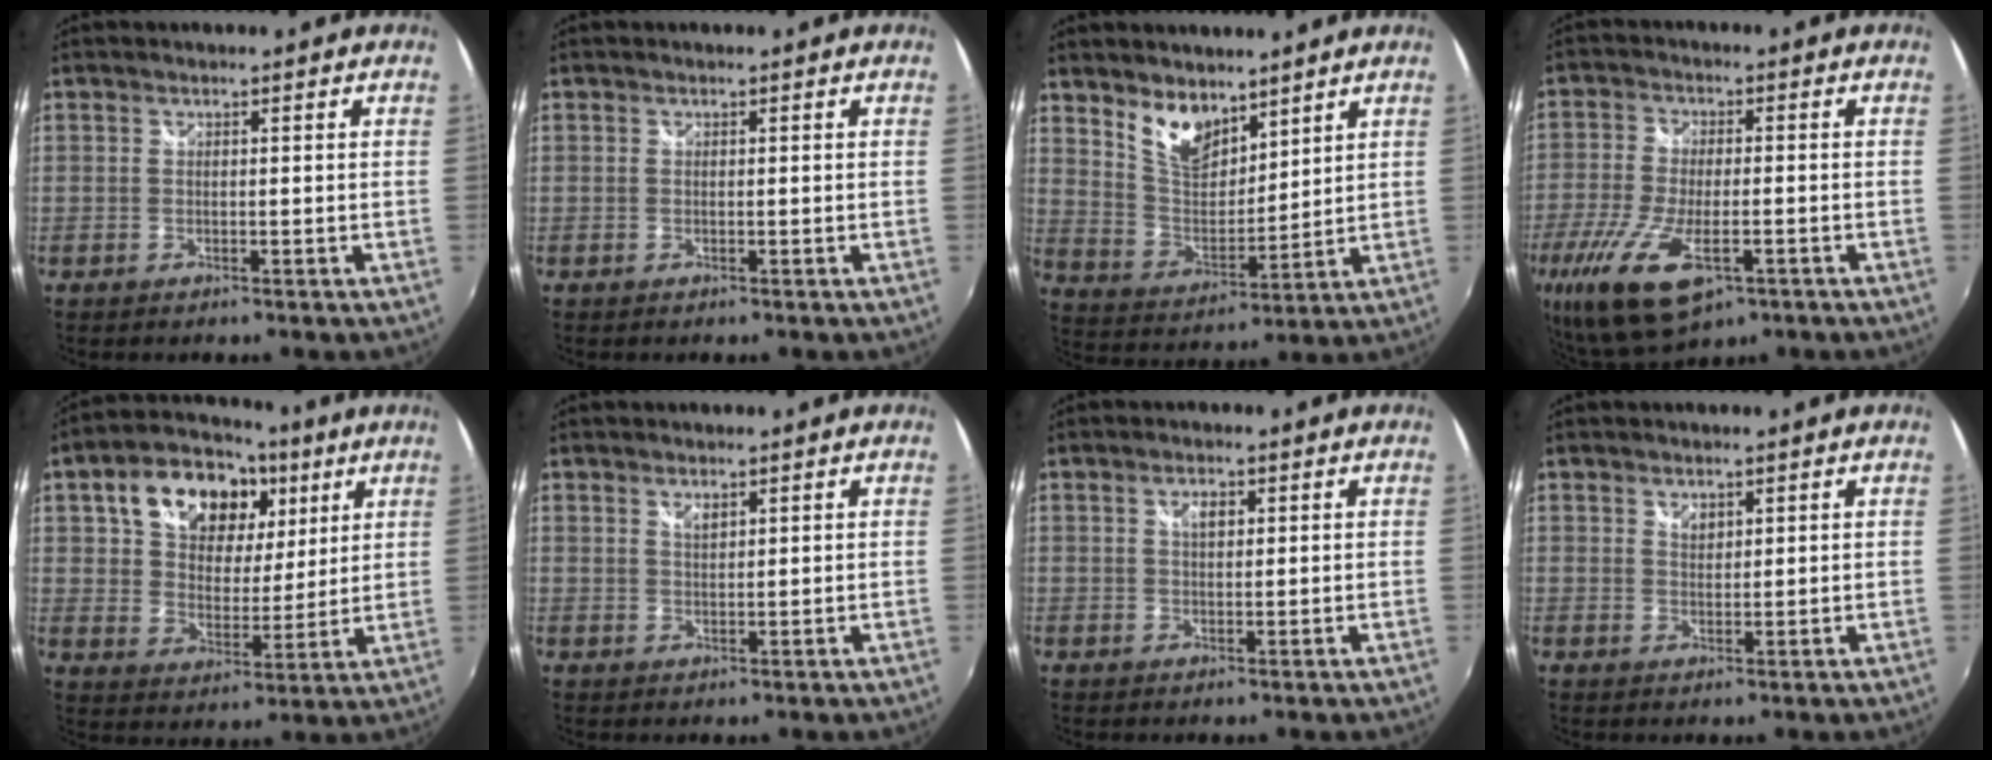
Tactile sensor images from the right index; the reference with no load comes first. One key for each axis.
{"total": 0.0}
{"total": 9.4, "fx": 6.7, "fy": 4.7, "fz": 4.7, "tx": -0.082, "ty": 0.000, "tz": 0.133}
{"total": 16.4, "fx": -7.2, "fy": 6.8, "fz": 13.0, "tx": -0.284, "ty": -0.052, "tz": -0.124}
{"total": 18.9, "fx": 8.5, "fy": 12.1, "fz": 11.7, "tx": -0.232, "ty": 0.052, "tz": 0.144}
{"total": 1.7, "fx": 1.2, "fy": 0.6, "fz": 1.1, "tx": -0.017, "ty": 0.000, "tz": 0.021}
{"total": 2.3, "fx": 0.9, "fy": 1.3, "fz": 1.7, "tx": -0.029, "ty": 0.004, "tz": 0.014}
{"total": 1.9, "fx": 1.2, "fy": 1.3, "fz": 0.8, "tx": -0.008, "ty": 0.001, "tz": 0.021}